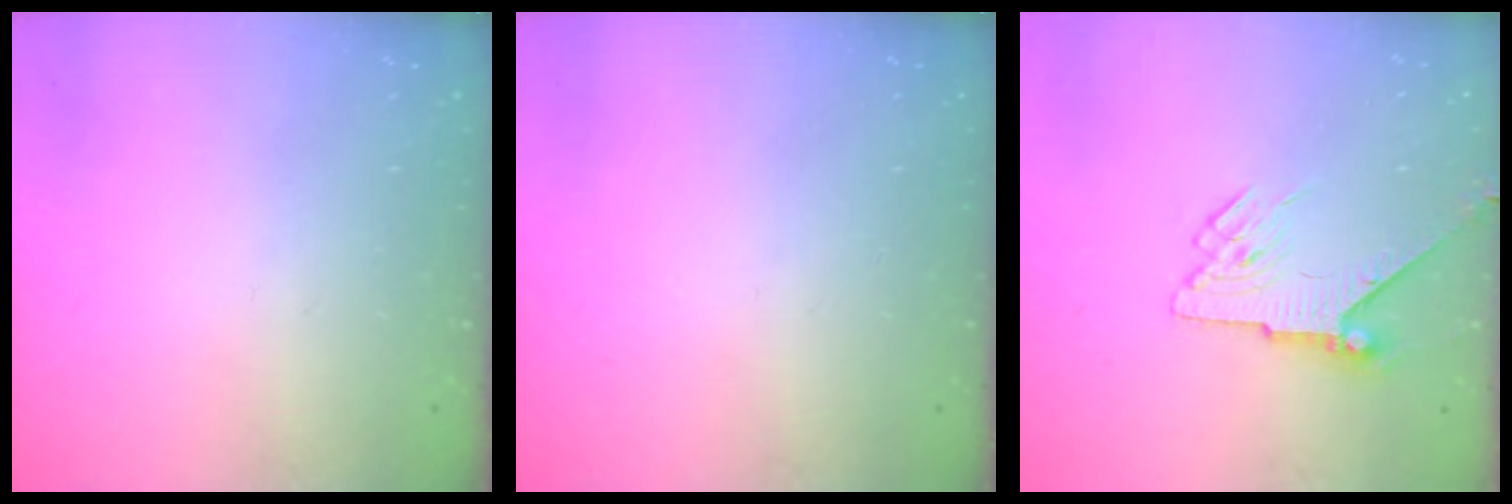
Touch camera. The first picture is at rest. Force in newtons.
{"total": 0.0}
{"total": 6.3, "press": 6.2, "slide": 1.0}